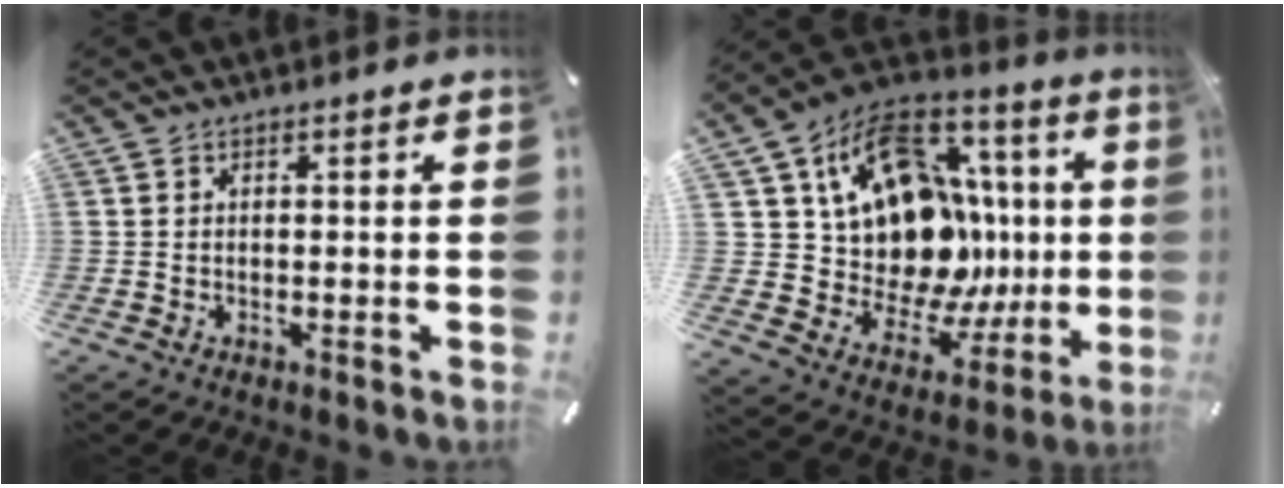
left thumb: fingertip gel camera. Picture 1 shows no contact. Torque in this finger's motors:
{"motor_torque": [2.12, 2.88, 1.21, 0.27, 0.32]}